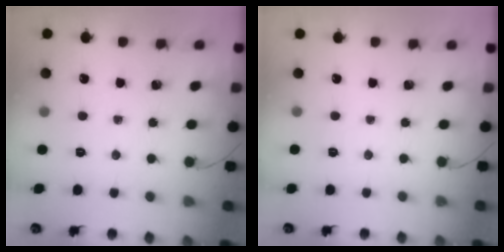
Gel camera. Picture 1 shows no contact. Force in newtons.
{"total": 2.4, "press": 2.3, "slide": 0.5}